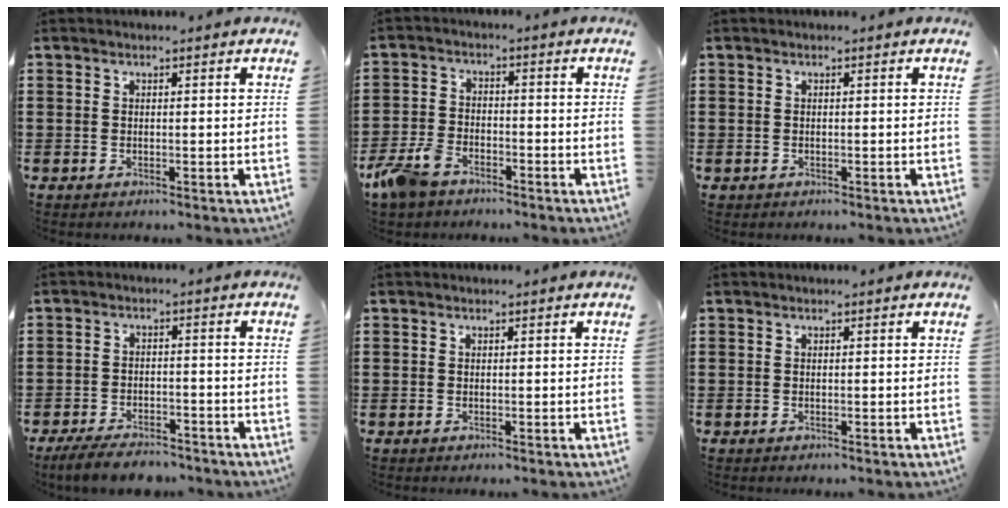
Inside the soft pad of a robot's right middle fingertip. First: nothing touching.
{"total": 7.0, "force": [-5.6, 3.0, 3.0], "torque": [-0.093, 0.001, -0.116]}
{"total": 0.0}
{"total": 4.8, "force": [-4.4, 1.0, 1.6], "torque": [-0.040, -0.002, -0.088]}
{"total": 0.0}
{"total": 0.0}